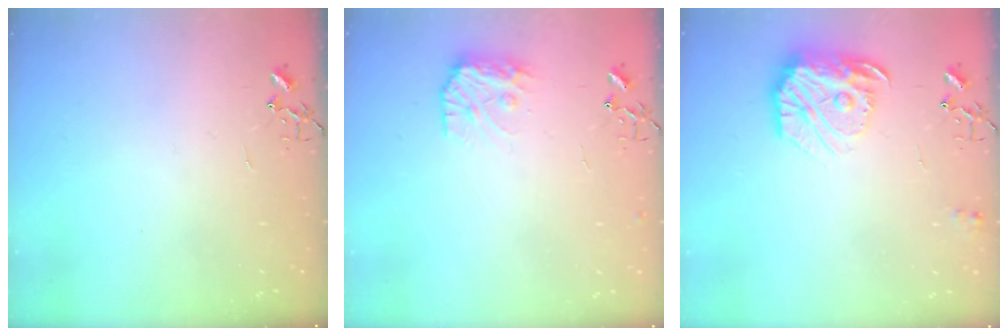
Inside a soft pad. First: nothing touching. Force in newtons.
{"total": 10.4, "press": 10.4, "slide": 0.6}
{"total": 17.0, "press": 16.9, "slide": 1.2}